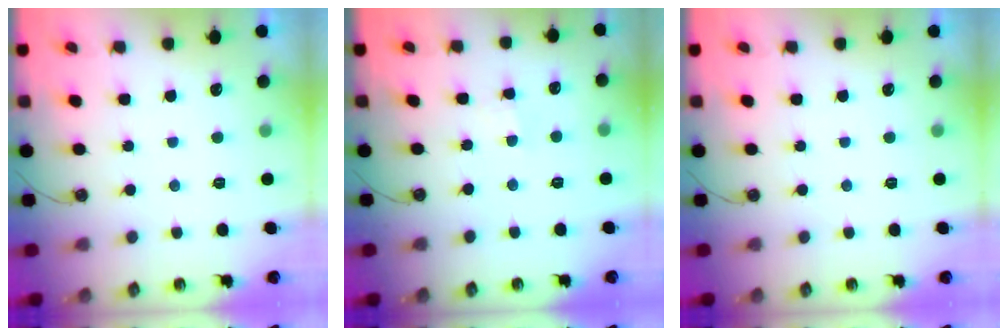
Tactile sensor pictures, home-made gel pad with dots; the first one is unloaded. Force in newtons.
{"total": 2.1, "press": 2.1, "slide": 0.3}
{"total": 0.0}